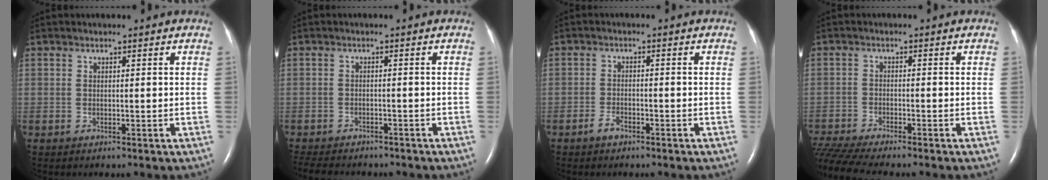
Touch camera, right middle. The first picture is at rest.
{"total": 10.9, "force": [-9.4, 3.5, 4.3], "torque": [-0.084, -0.007, -0.123]}
{"total": 2.2, "force": [-1.6, 0.8, 1.2], "torque": [-0.031, 0.000, -0.030]}
{"total": 9.4, "force": [-8.5, -0.4, 4.1], "torque": [-0.076, -0.020, -0.144]}